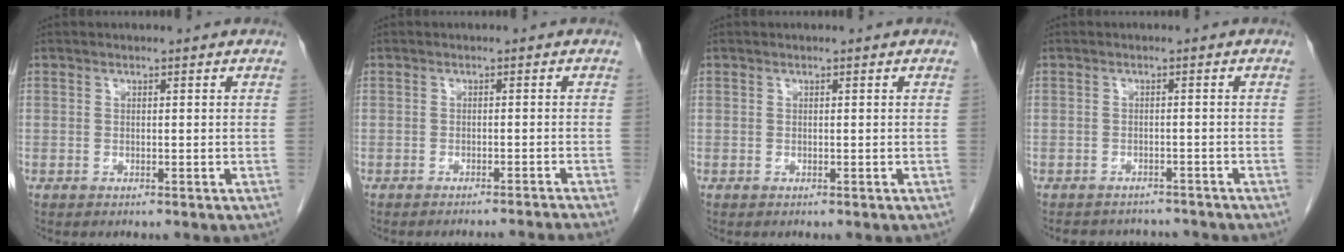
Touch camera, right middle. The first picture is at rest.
{"total": 6.6, "force": [-6.2, -1.9, 1.2], "torque": [0.000, -0.011, -0.072]}
{"total": 0.0}
{"total": 7.0, "force": [-6.7, 2.0, 1.1], "torque": [-0.014, 0.010, -0.081]}